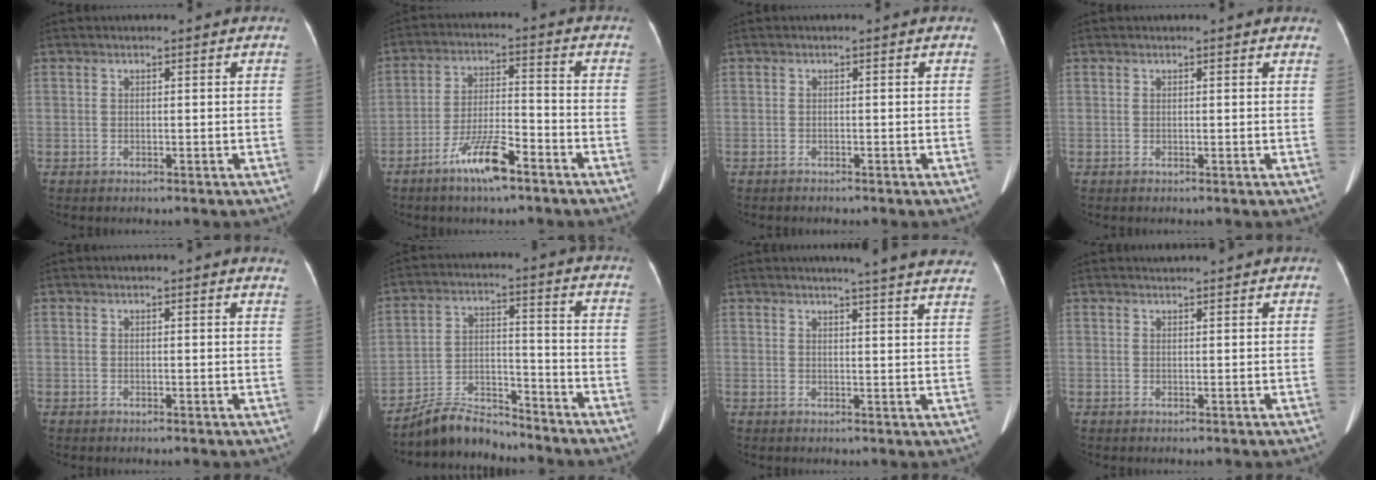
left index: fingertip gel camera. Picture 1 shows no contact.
{"total": 8.7, "force": [-5.8, 1.4, 6.3], "torque": [-0.127, -0.007, -0.104]}
{"total": 0.7, "force": [-0.7, 0.1, 0.0], "torque": [-0.010, -0.004, -0.011]}
{"total": 2.2, "force": [2.1, 0.4, 0.6], "torque": [-0.008, 0.002, 0.006]}
{"total": 3.7, "force": [3.6, 0.3, 0.8], "torque": [-0.006, -0.012, 0.014]}
{"total": 8.5, "force": [-8.3, 1.4, 0.9], "torque": [-0.022, 0.007, -0.147]}
{"total": 17.6, "force": [16.4, 0.3, 6.3], "torque": [-0.074, -0.052, 0.174]}
{"total": 2.4, "force": [2.4, -0.1, 0.4], "torque": [-0.009, 0.019, 0.034]}